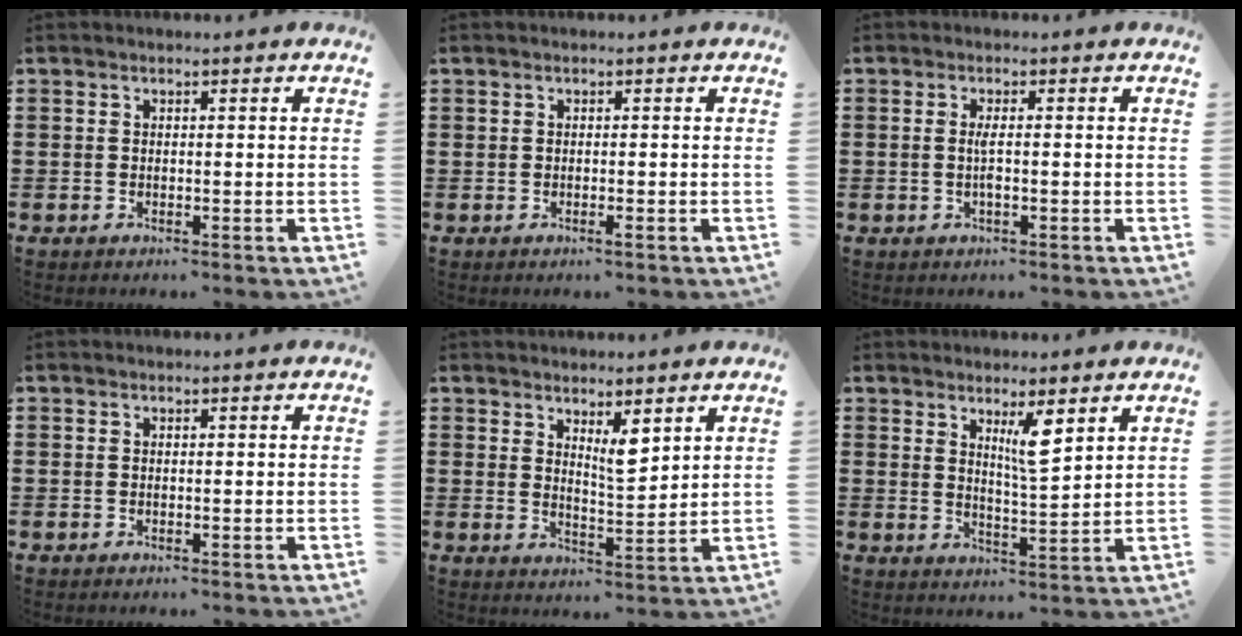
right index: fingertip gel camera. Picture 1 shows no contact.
{"total": 0.6, "force": [-0.2, 0.1, 0.6], "torque": [-0.011, -0.005, -0.003]}
{"total": 2.1, "force": [-0.2, 0.3, 2.1], "torque": [-0.049, -0.003, -0.007]}
{"total": 0.0}
{"total": 4.5, "force": [3.4, 1.2, 2.8], "torque": [-0.045, -0.010, 0.057]}
{"total": 5.2, "force": [3.1, 0.8, 4.0], "torque": [-0.071, -0.004, 0.050]}